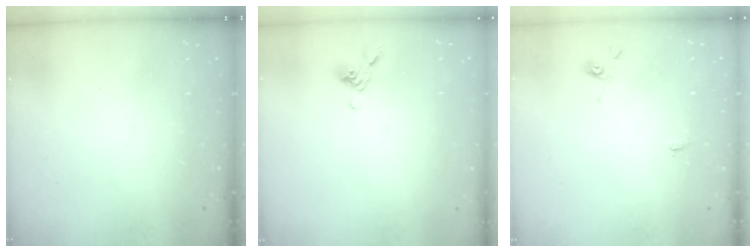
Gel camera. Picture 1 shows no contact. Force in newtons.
{"total": 5.8, "press": 5.7, "slide": 0.9}
{"total": 0.7, "press": 0.5, "slide": 0.4}